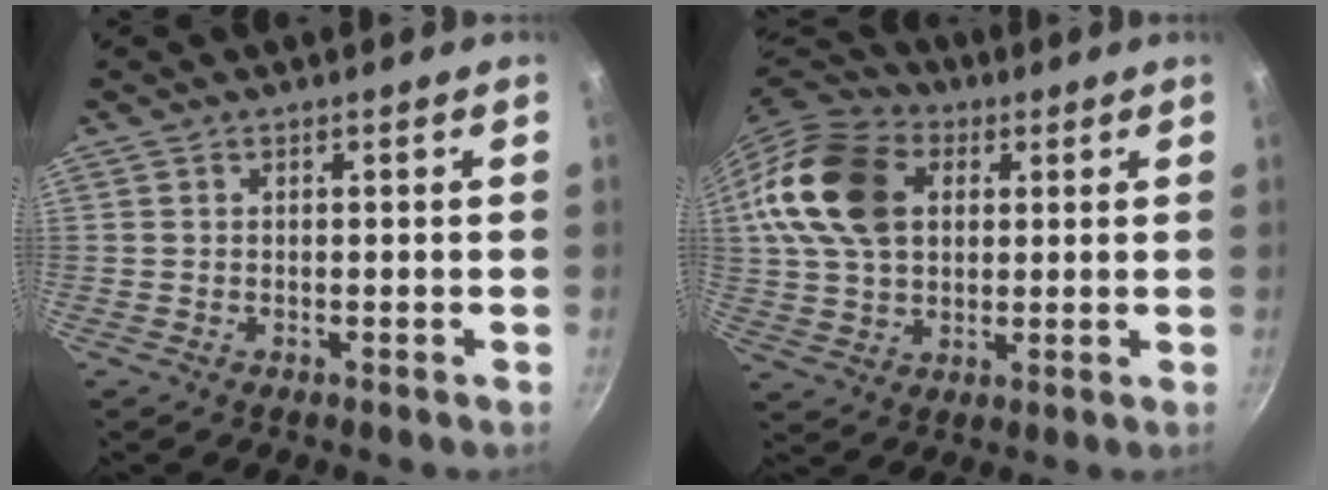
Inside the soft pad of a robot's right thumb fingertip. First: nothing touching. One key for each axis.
{"total": 18.5, "fx": 4.6, "fy": 13.1, "fz": 12.2, "tx": -0.220, "ty": 0.016, "tz": 0.076}